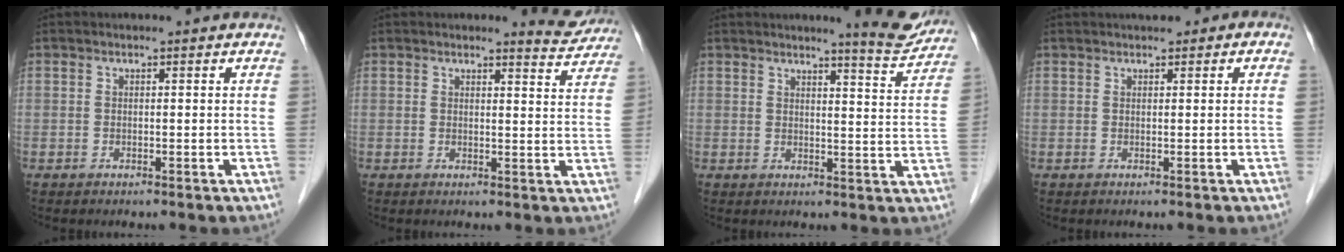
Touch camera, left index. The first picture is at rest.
{"total": 3.9, "force": [3.9, 0.5, 0.3], "torque": [-0.002, -0.023, 0.032]}
{"total": 6.9, "force": [6.4, 0.3, 2.5], "torque": [-0.031, -0.025, 0.070]}
{"total": 2.4, "force": [1.2, 1.2, 1.6], "torque": [-0.028, 0.018, 0.016]}